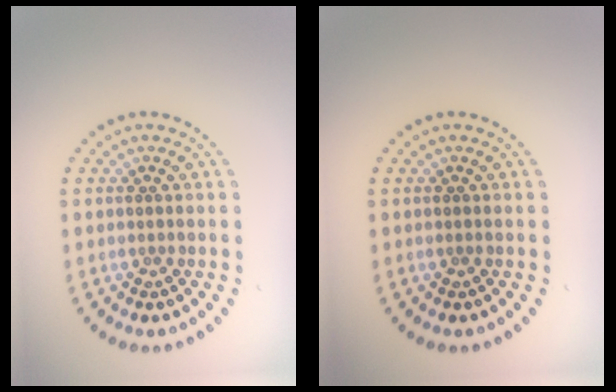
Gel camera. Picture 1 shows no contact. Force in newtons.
{"total": 0.0}